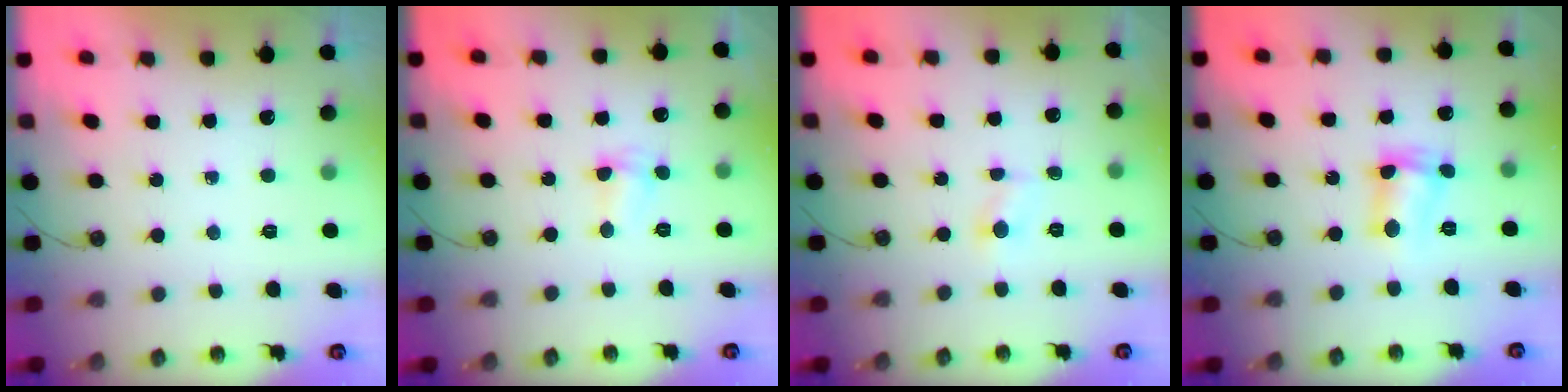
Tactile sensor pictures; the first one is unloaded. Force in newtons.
{"total": 1.9, "press": 1.8, "slide": 0.5}
{"total": 2.6, "press": 2.6, "slide": 0.3}
{"total": 6.5, "press": 6.1, "slide": 2.3}